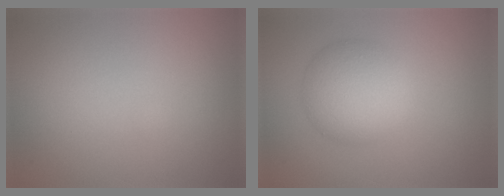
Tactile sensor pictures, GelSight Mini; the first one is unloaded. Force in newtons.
{"total": 5.1, "press": 5.1, "slide": 0.2}